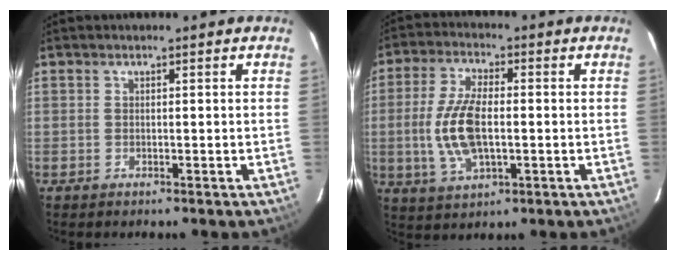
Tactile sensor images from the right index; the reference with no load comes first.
{"total": 11.2, "force": [-1.0, 5.1, 9.9], "torque": [-0.210, 0.001, -0.016]}